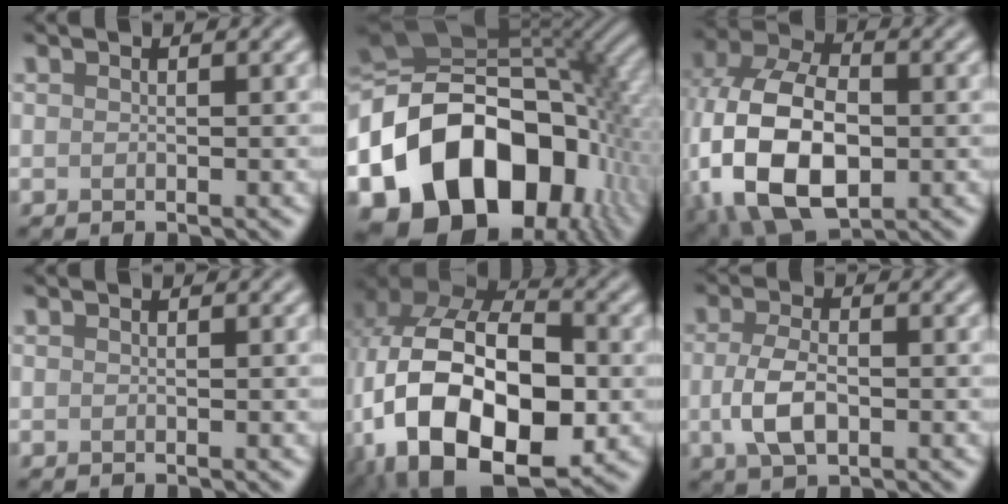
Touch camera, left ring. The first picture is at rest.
{"total": 19.8, "force": [-6.0, 13.6, 13.1], "torque": [-0.245, -0.020, -0.105]}
{"total": 15.3, "force": [-2.7, 9.8, 11.5], "torque": [-0.249, -0.018, -0.046]}
{"total": 0.0}
{"total": 18.3, "force": [-3.9, 11.5, 13.7], "torque": [-0.241, -0.013, -0.052]}
{"total": 4.0, "force": [-0.7, 2.1, 3.3], "torque": [-0.072, -0.004, -0.013]}